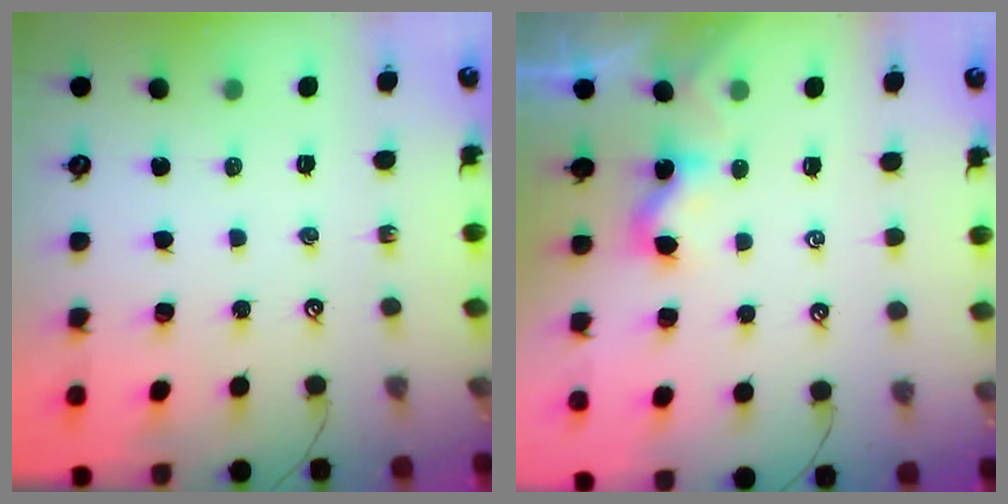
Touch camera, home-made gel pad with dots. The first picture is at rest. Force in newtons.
{"total": 1.9, "press": 1.9, "slide": 0.2}